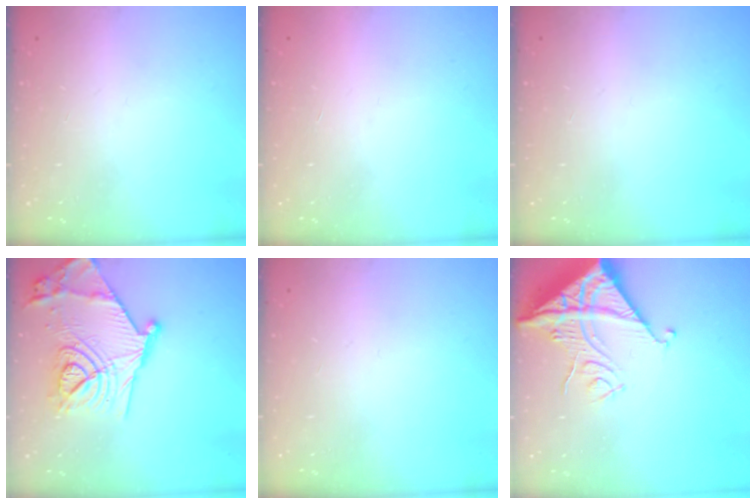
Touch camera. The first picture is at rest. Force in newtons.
{"total": 1.7, "press": 1.7, "slide": 0.1}
{"total": 0.0}
{"total": 22.3, "press": 22.3, "slide": 1.1}
{"total": 0.0}
{"total": 17.1, "press": 17.0, "slide": 1.6}